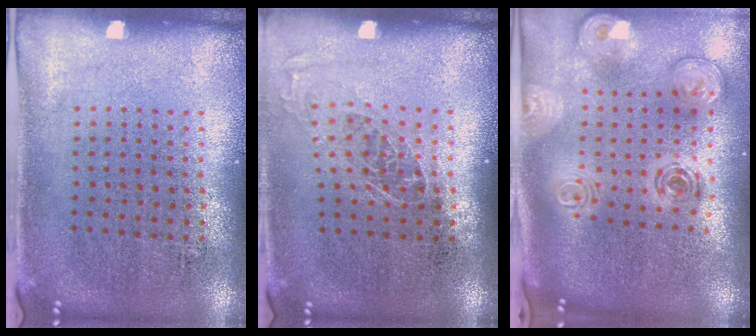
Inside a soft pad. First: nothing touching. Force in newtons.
{"total": 1.0, "press": 0.9, "slide": 0.5}
{"total": 2.5, "press": 1.9, "slide": 1.6}